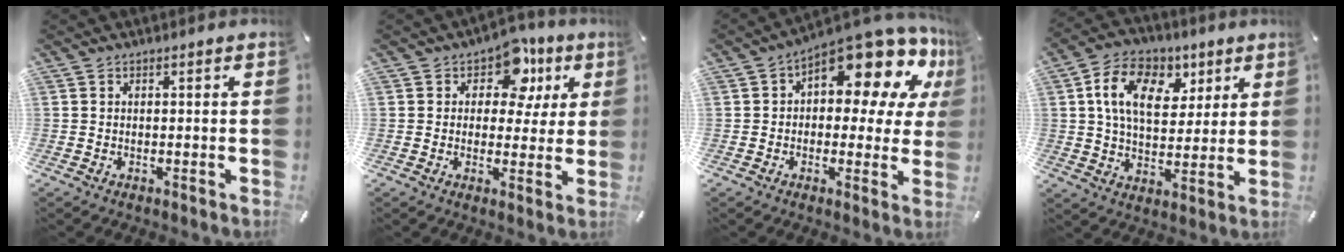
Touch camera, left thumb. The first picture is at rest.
{"total": 10.8, "force": [4.9, 7.3, 6.2], "torque": [-0.081, -0.024, 0.084]}
{"total": 15.0, "force": [9.5, 6.5, 9.7], "torque": [-0.132, -0.086, 0.158]}
{"total": 14.3, "force": [5.3, 9.8, 8.9], "torque": [-0.144, -0.001, 0.096]}